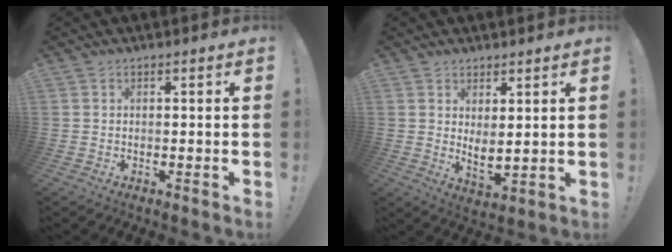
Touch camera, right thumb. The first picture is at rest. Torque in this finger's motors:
{"motor_torque": [-0.32, 0.47, 0.23, 0.34, 0.08]}